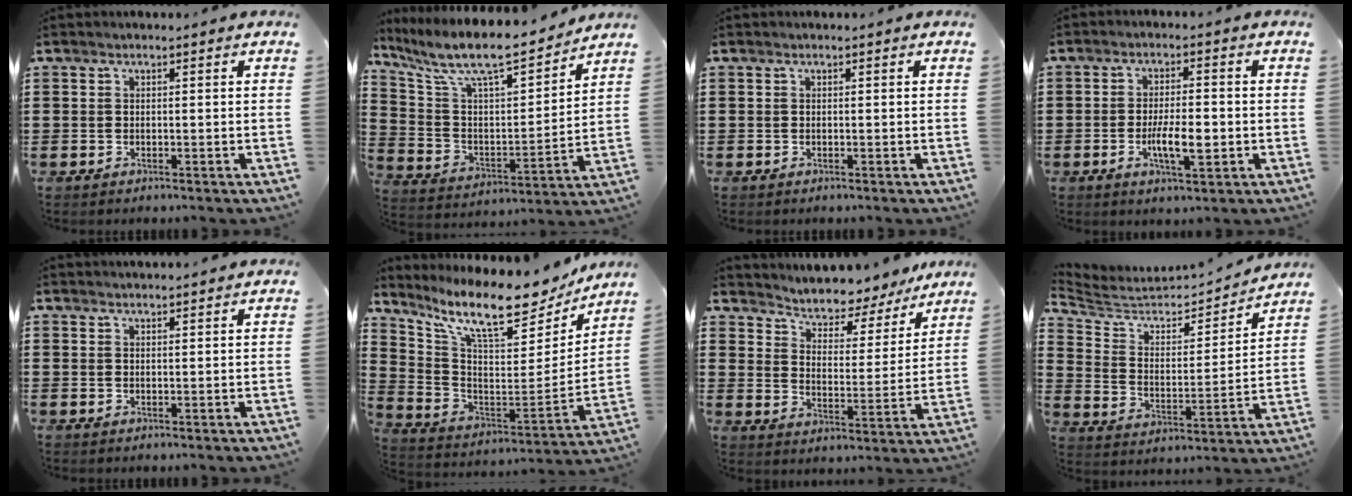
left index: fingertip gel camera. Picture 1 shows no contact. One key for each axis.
{"total": 10.0, "fx": 8.5, "fy": 1.5, "fz": 5.0, "tx": -0.127, "ty": -0.062, "tz": 0.140}
{"total": 0.0}
{"total": 6.3, "fx": -1.4, "fy": 2.2, "fz": 5.8, "tx": -0.102, "ty": -0.004, "tz": -0.027}
{"total": 1.4, "fx": 1.4, "fy": 0.0, "fz": 0.1, "tx": -0.004, "ty": 0.000, "tz": 0.029}
{"total": 12.0, "fx": 9.5, "fy": 2.6, "fz": 6.9, "tx": -0.157, "ty": -0.065, "tz": 0.159}
{"total": 4.8, "fx": 4.6, "fy": 1.2, "fz": 0.6, "tx": -0.040, "ty": -0.037, "tz": 0.072}
{"total": 5.4, "fx": 4.7, "fy": 2.1, "fz": 1.5, "tx": -0.060, "ty": -0.036, "tz": 0.075}